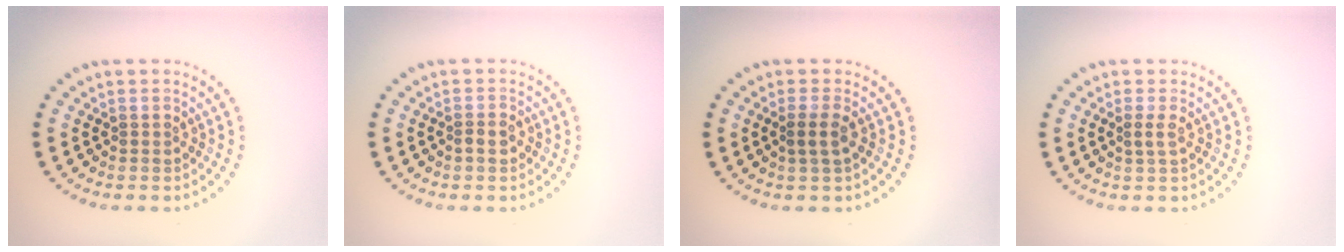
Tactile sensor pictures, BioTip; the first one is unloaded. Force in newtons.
{"total": 1.3, "press": 1.2, "slide": 0.6}
{"total": 1.6, "press": 1.4, "slide": 0.9}
{"total": 0.9, "press": 0.8, "slide": 0.3}